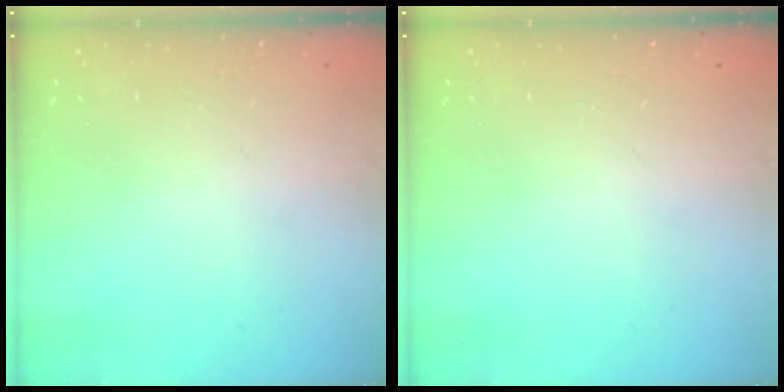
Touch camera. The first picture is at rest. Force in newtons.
{"total": 0.0}